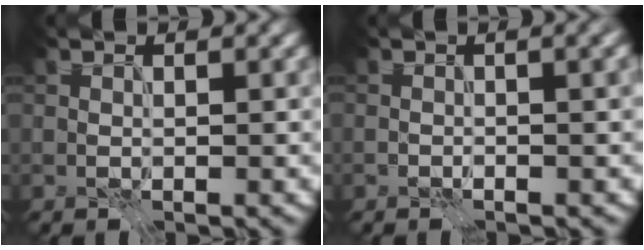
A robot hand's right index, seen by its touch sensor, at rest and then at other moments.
{"total": 4.5, "force": [1.5, 1.6, 4.0], "torque": [-0.028, 0.019, -0.003]}